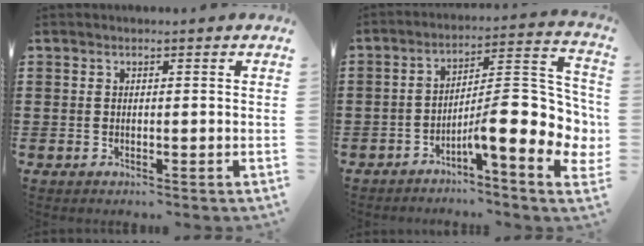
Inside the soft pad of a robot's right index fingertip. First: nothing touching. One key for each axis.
{"total": 12.4, "fx": -3.3, "fy": 2.7, "fz": 11.7, "tx": -0.171, "ty": -0.034, "tz": -0.064}